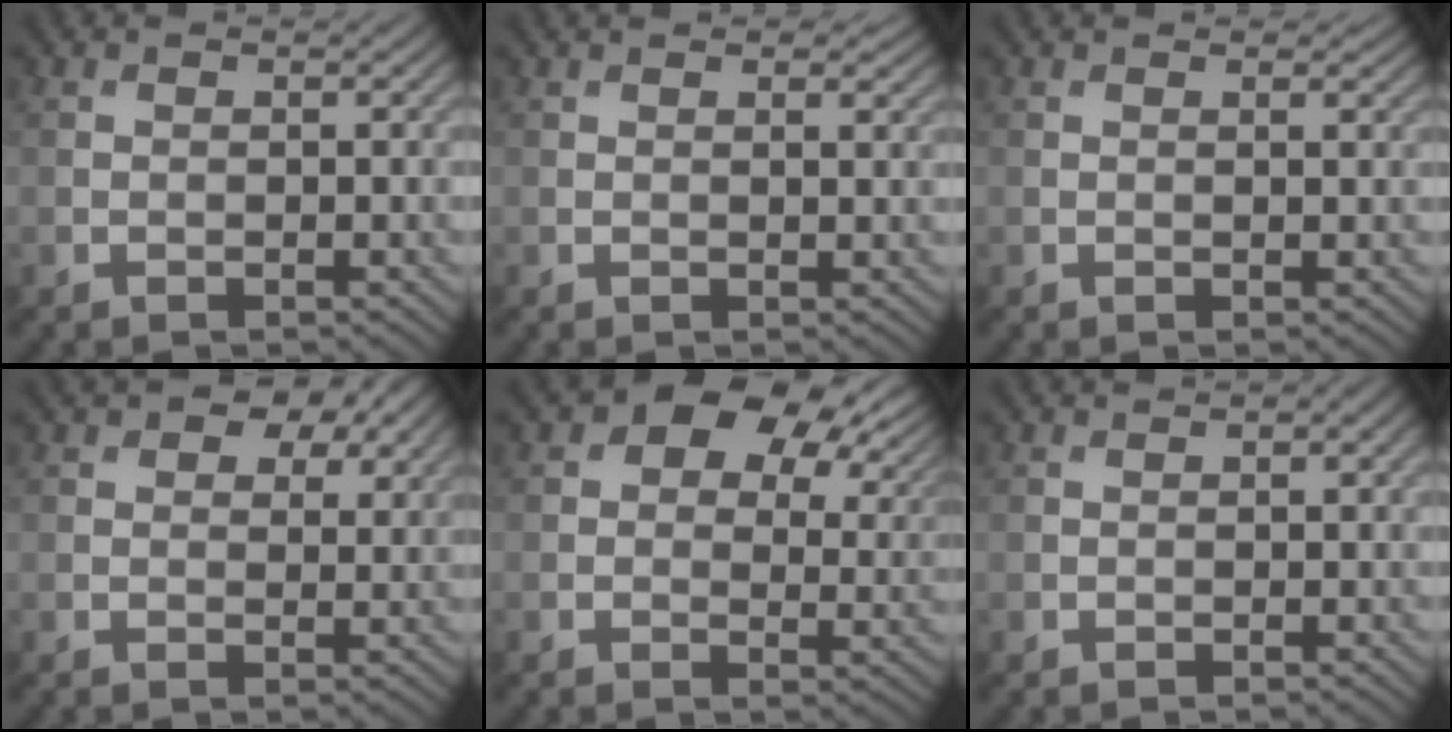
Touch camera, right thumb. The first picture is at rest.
{"total": 2.2, "force": [1.7, 0.7, 1.2], "torque": [-0.024, 0.000, 0.025]}
{"total": 1.5, "force": [1.3, 0.4, 0.7], "torque": [-0.014, -0.001, 0.019]}
{"total": 5.4, "force": [3.3, 3.4, 2.7], "torque": [-0.037, 0.002, 0.052]}
{"total": 11.0, "force": [5.5, 6.9, 6.6], "torque": [-0.099, 0.006, 0.095]}
{"total": 1.3, "force": [0.1, 1.2, 0.6], "torque": [-0.004, -0.004, -0.001]}